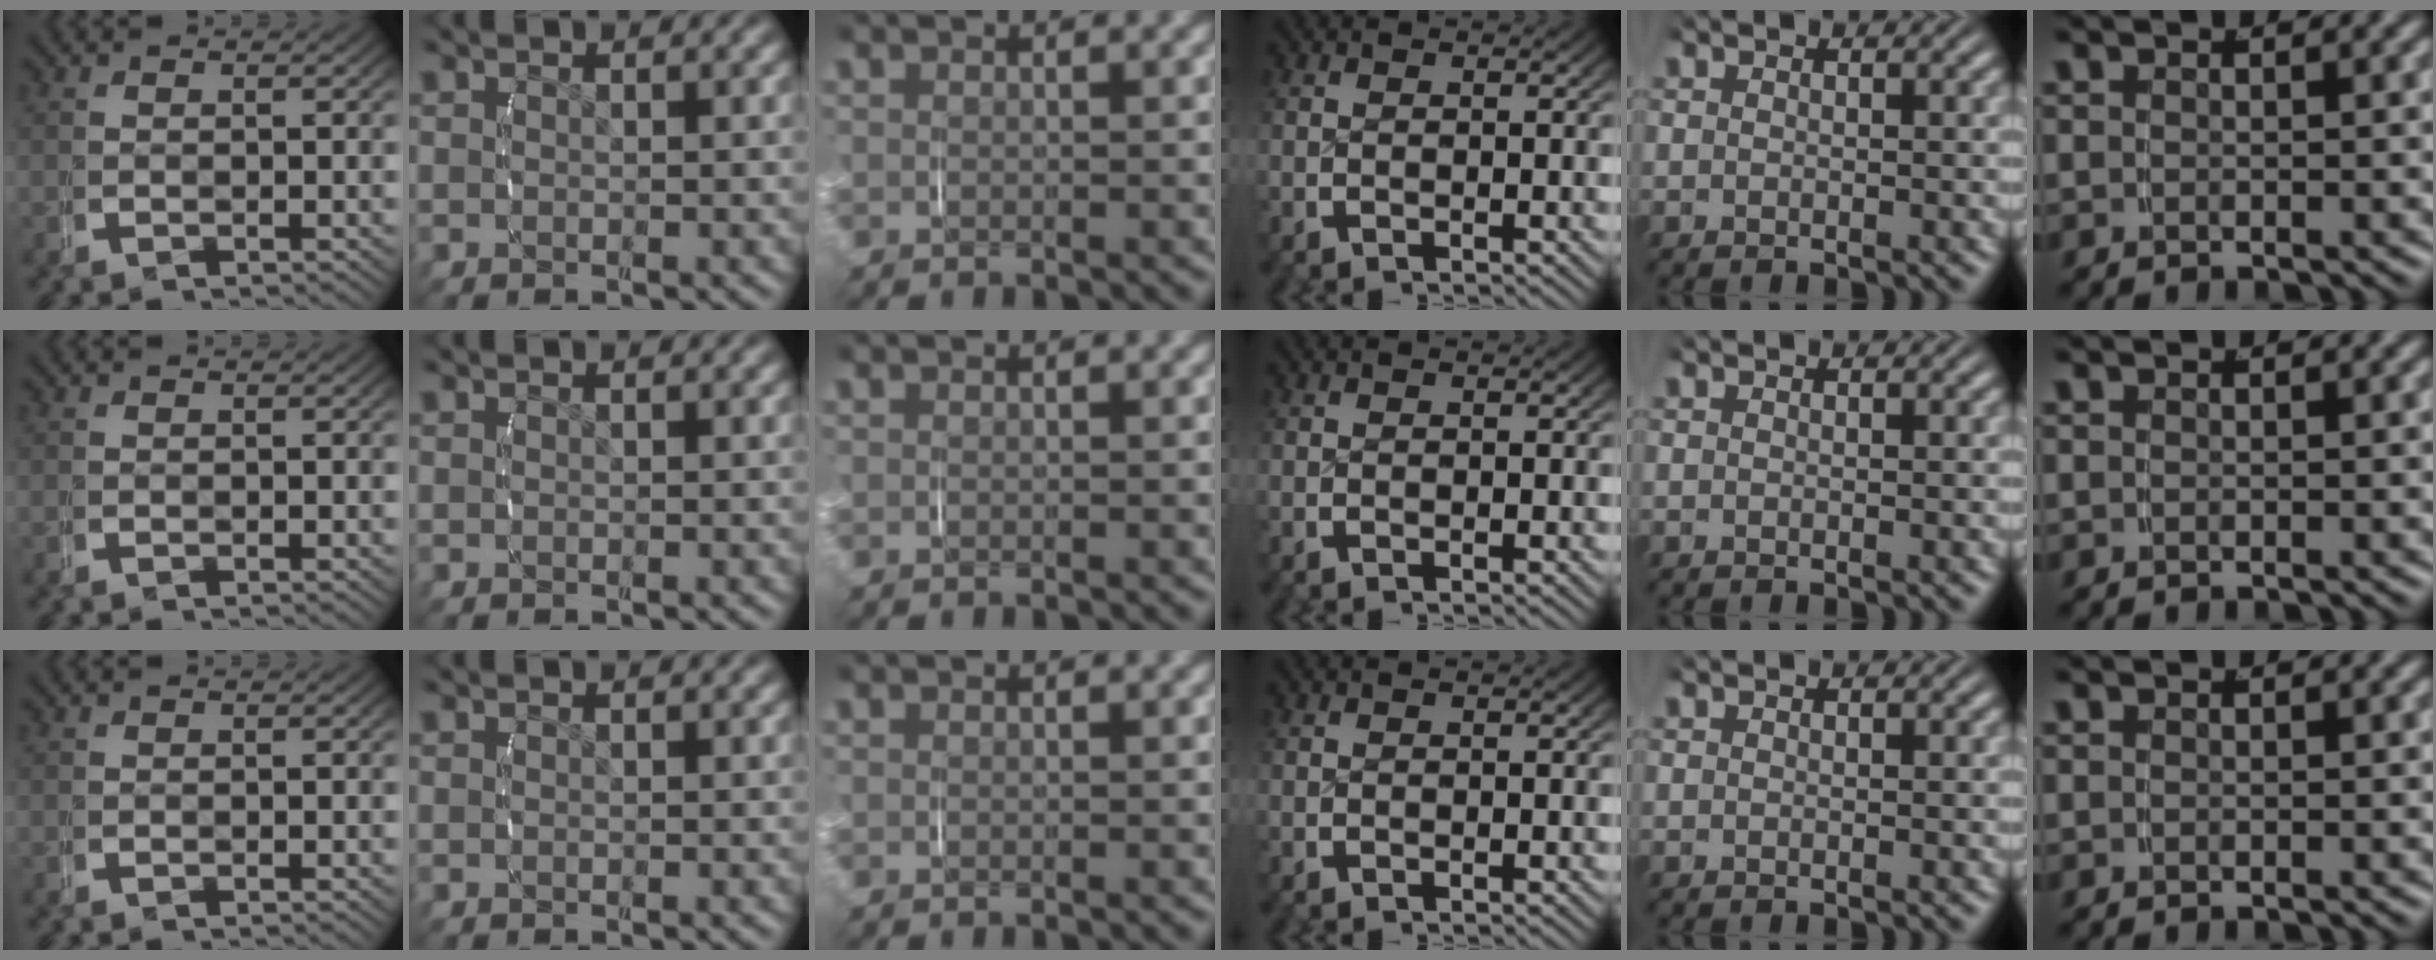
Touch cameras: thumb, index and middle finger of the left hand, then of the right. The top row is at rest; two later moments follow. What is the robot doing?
{"motion": "grasp_and_lifting", "object": "router"}